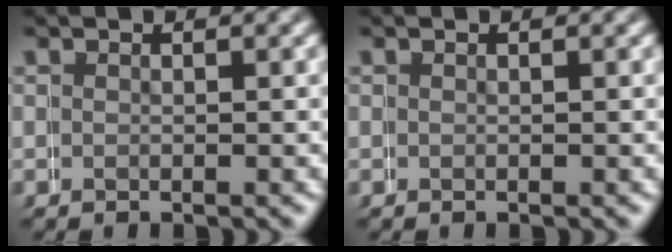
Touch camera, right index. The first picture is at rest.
{"total": 0.0}